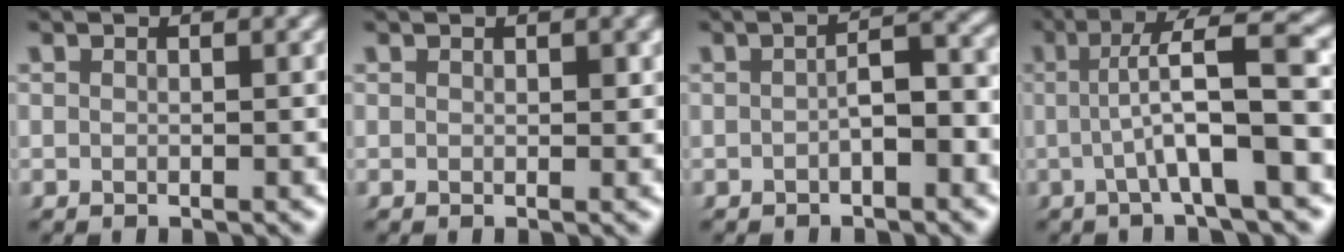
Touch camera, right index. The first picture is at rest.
{"total": 0.5, "force": [0.3, 0.4, 0.1], "torque": [-0.001, -0.011, 0.010]}
{"total": 2.6, "force": [-1.2, 1.0, 2.1], "torque": [-0.023, -0.005, -0.018]}
{"total": 7.4, "force": [0.8, 1.5, 7.1], "torque": [-0.098, 0.022, 0.005]}